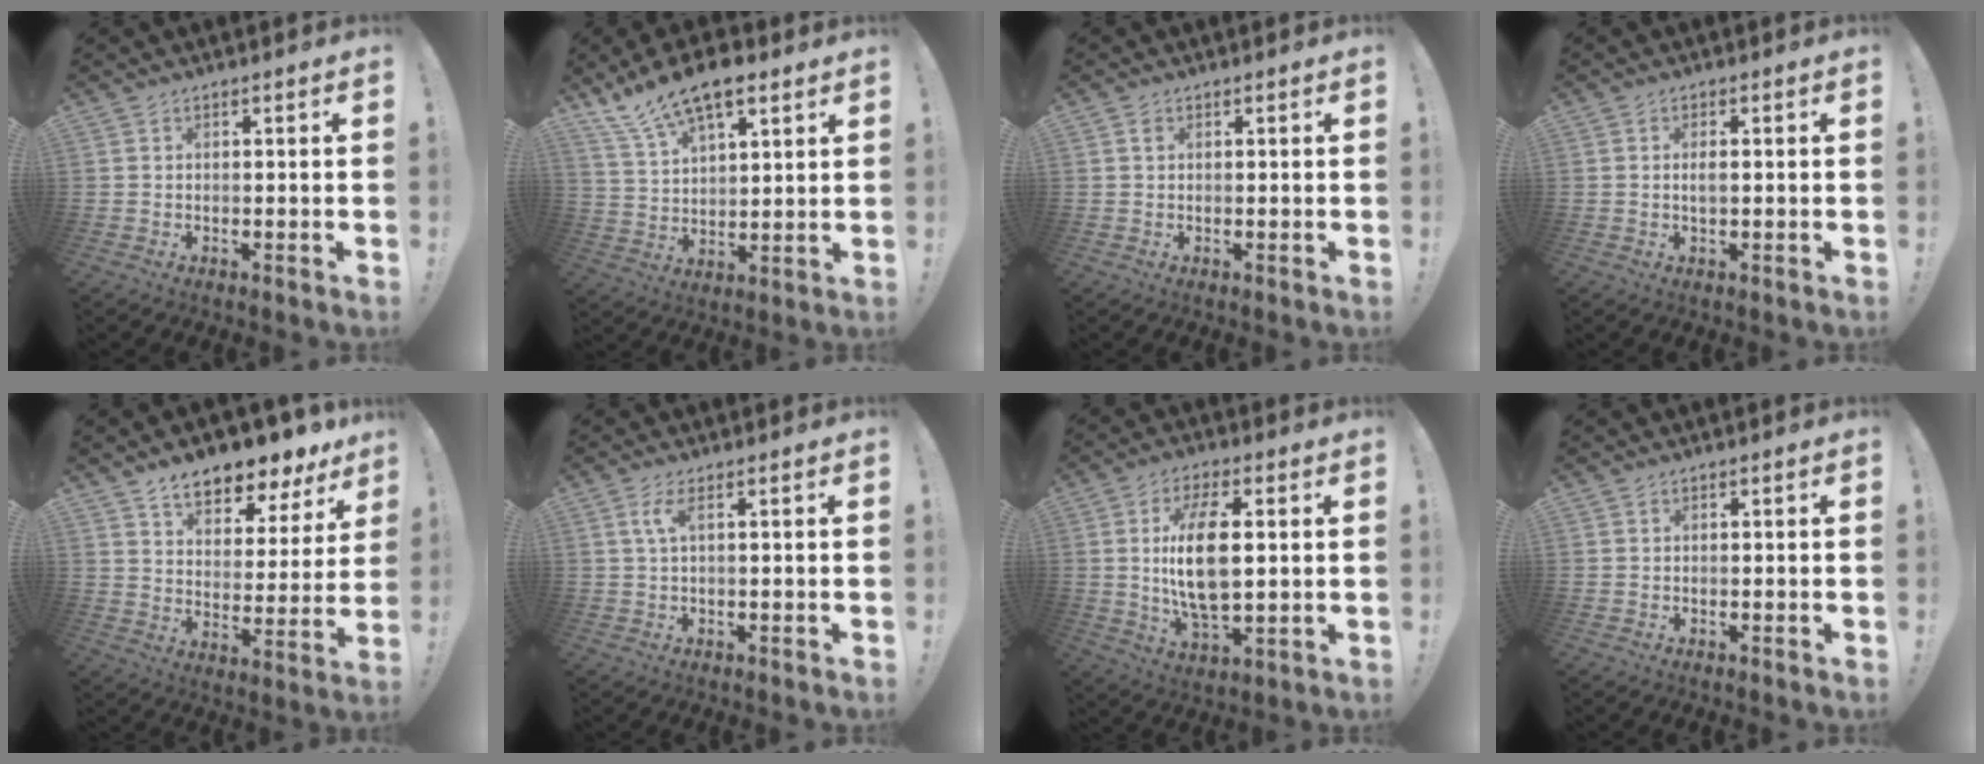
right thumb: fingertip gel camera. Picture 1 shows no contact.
{"total": 13.1, "force": [9.3, 5.1, 7.6], "torque": [-0.145, -0.049, 0.172]}
{"total": 0.8, "force": [0.3, 0.7, 0.3], "torque": [-0.003, 0.002, 0.004]}
{"total": 1.8, "force": [0.1, 0.5, 1.7], "torque": [-0.026, -0.003, 0.000]}
{"total": 11.0, "force": [8.9, 4.2, 4.9], "torque": [-0.074, -0.075, 0.155]}
{"total": 3.6, "force": [1.1, 0.6, 3.4], "torque": [-0.062, 0.000, 0.017]}
{"total": 14.8, "force": [1.9, 6.7, 13.0], "torque": [-0.248, -0.015, 0.024]}
{"total": 0.0}